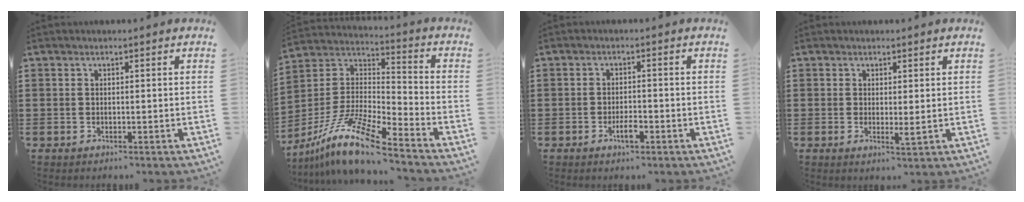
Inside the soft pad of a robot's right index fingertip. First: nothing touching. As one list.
[{"total": 12.9, "force": [-10.2, 1.2, 7.9], "torque": [-0.172, 0.010, -0.201]}, {"total": 3.1, "force": [-1.6, 0.9, 2.6], "torque": [-0.051, -0.001, -0.030]}, {"total": 1.8, "force": [0.4, 0.3, 1.7], "torque": [-0.033, -0.005, 0.008]}]